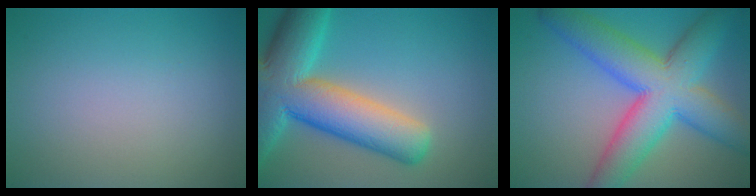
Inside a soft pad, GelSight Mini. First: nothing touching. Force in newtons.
{"total": 12.0, "press": 12.0, "slide": 0.8}
{"total": 10.8, "press": 10.8, "slide": 0.2}